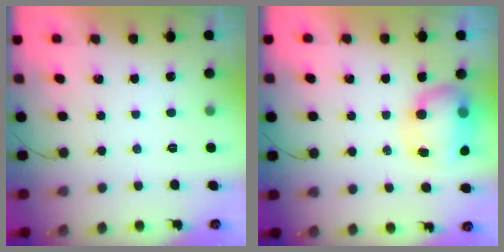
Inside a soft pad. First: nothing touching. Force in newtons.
{"total": 9.0, "press": 8.8, "slide": 1.7}